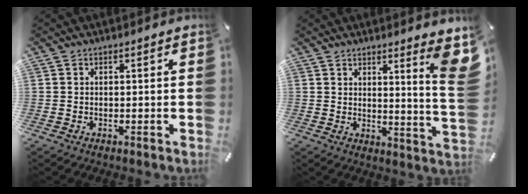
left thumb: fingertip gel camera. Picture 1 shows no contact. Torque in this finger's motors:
{"motor_torque": [0.86, -0.47, 0.32, 0.03, 0.01]}